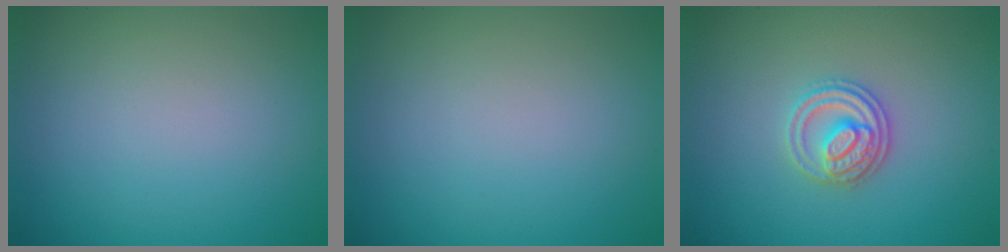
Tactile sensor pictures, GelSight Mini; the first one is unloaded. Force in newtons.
{"total": 0.0}
{"total": 3.2, "press": 2.9, "slide": 1.2}